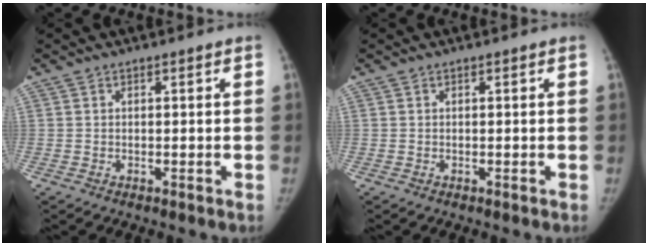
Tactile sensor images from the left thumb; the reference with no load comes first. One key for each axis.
{"total": 0.0}